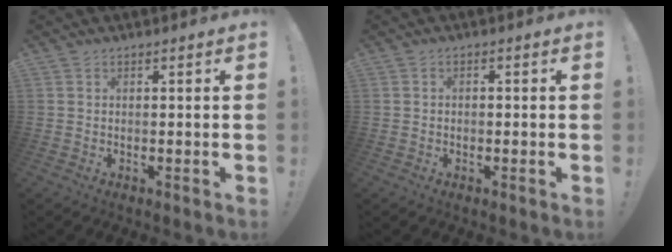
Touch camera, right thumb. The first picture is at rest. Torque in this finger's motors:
{"motor_torque": [-0.25, -0.01, -0.19, 0.07, -0.06]}